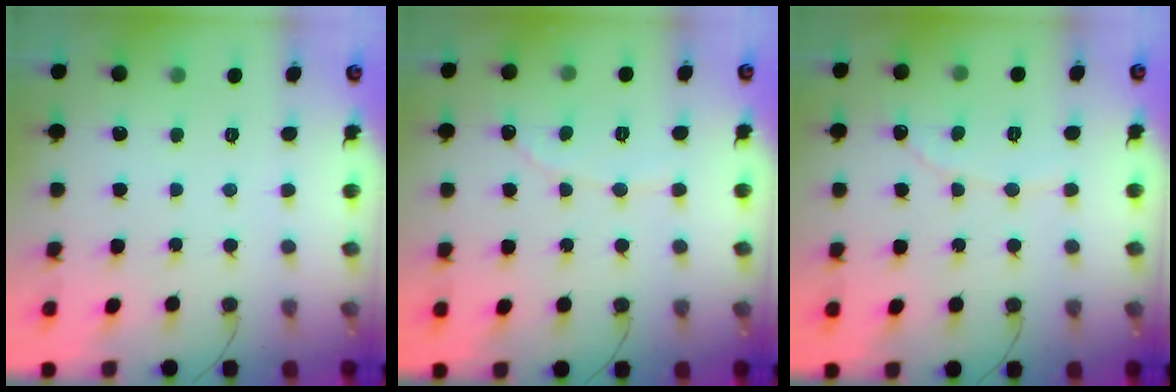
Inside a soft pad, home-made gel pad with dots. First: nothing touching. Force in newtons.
{"total": 2.5, "press": 2.5, "slide": 0.1}
{"total": 2.5, "press": 2.5, "slide": 0.1}